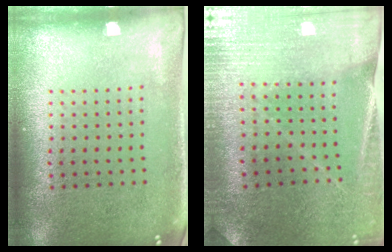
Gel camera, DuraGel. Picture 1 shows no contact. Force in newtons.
{"total": 1.2, "press": 1.2, "slide": 0.1}